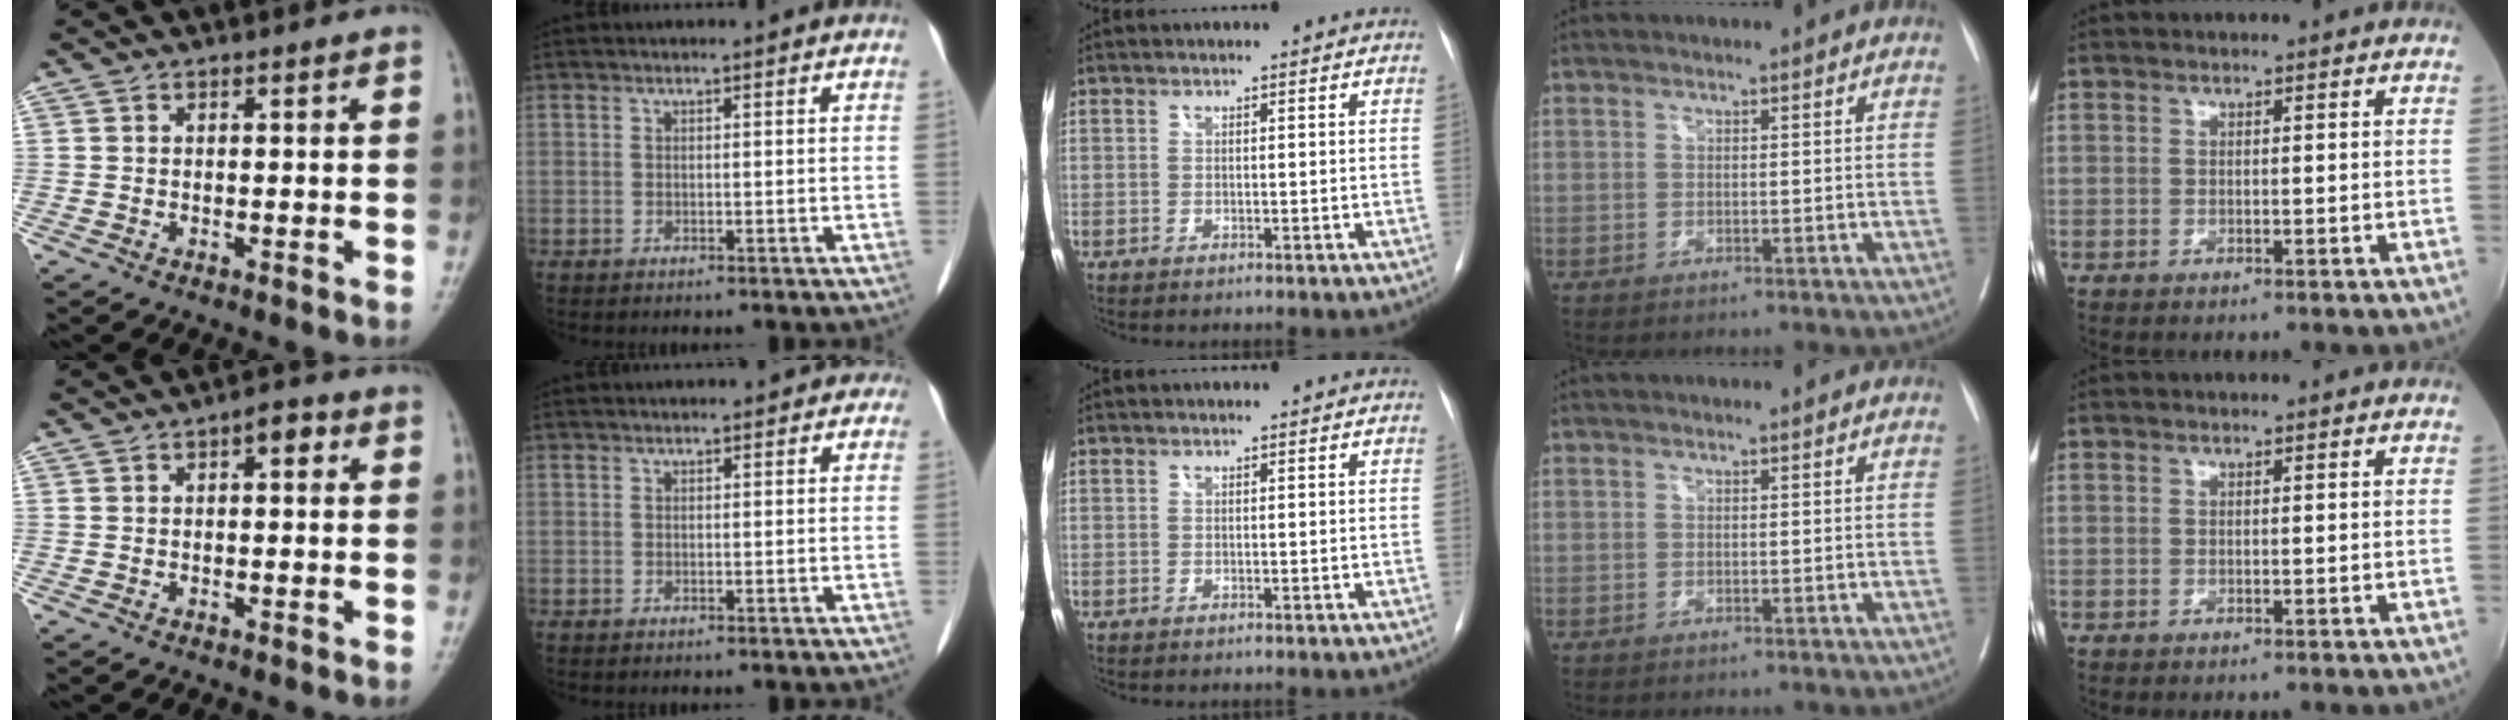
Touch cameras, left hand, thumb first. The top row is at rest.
{"thumb": {"total": 2.9, "force": [0.8, 1.4, 2.4], "torque": [-0.020, 0.005, 0.003]}, "index": {"total": 1.8, "force": [0.8, 1.4, 0.7], "torque": [0.008, 0.011, -0.002]}}